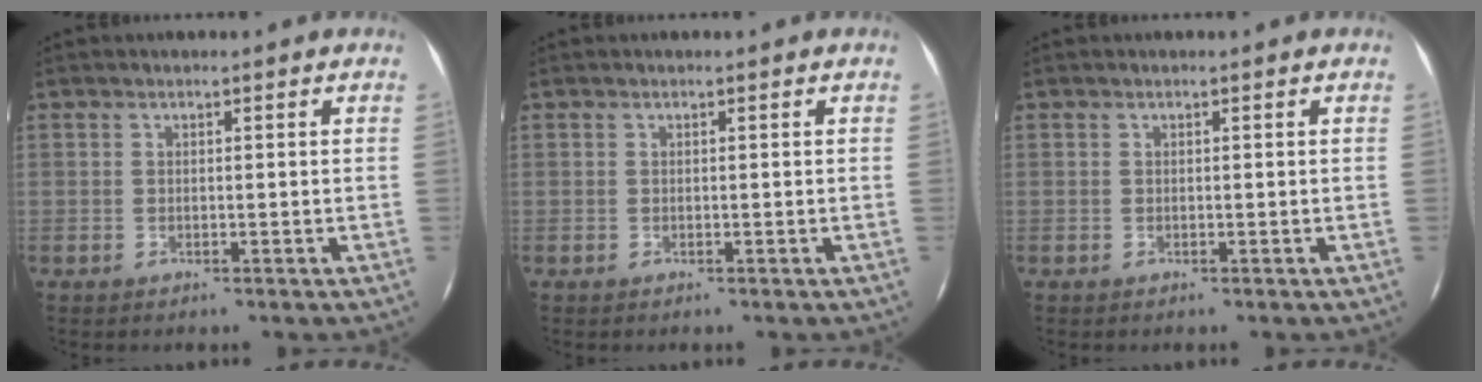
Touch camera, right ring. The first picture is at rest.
{"total": 0.0}
{"total": 0.0}